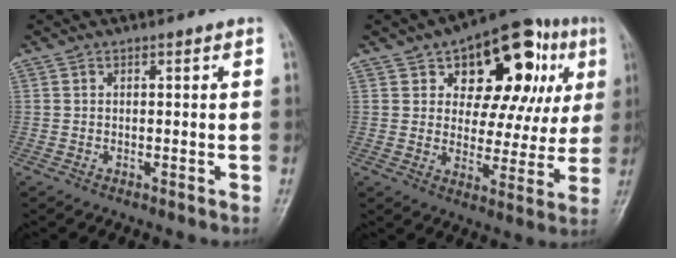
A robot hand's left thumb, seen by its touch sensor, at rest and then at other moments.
{"total": 20.7, "force": [8.0, 11.9, 14.9], "torque": [-0.143, 0.008, 0.107]}